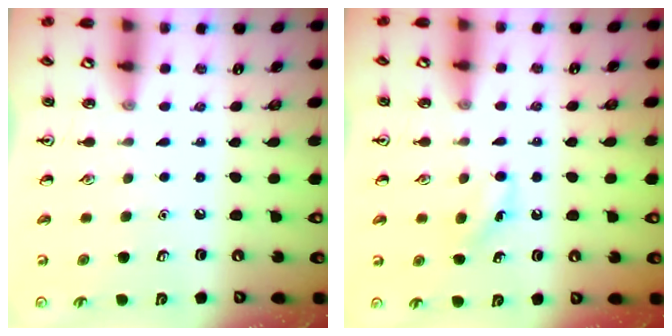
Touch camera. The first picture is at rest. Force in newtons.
{"total": 6.3, "press": 6.0, "slide": 2.0}